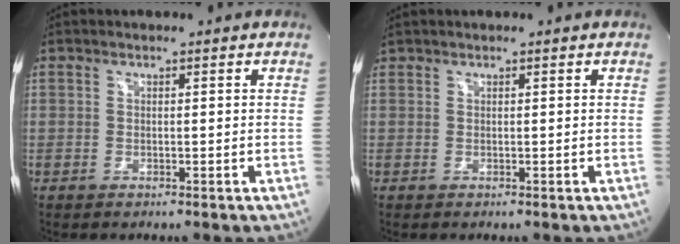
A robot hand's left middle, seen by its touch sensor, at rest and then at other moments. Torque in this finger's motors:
{"motor_torque": [0.32, -0.39, 1.05, 0.21]}